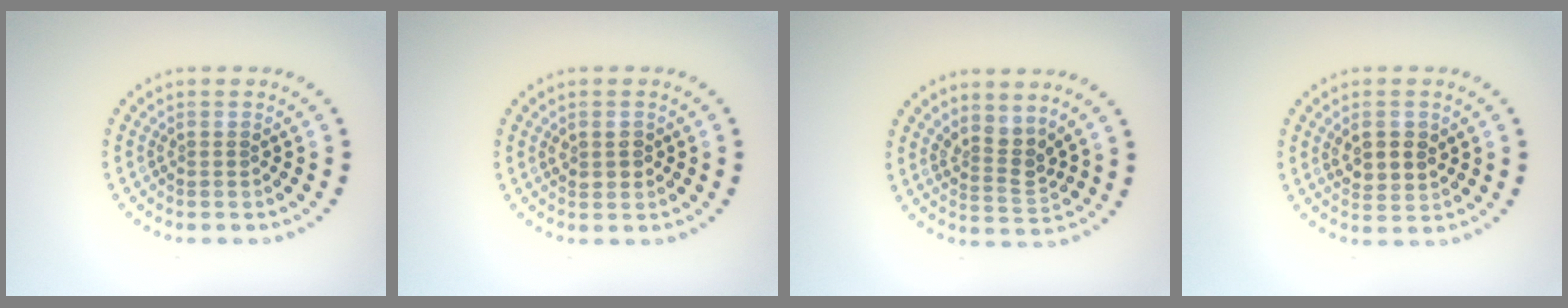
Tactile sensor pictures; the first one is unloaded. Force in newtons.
{"total": 1.5, "press": 1.5, "slide": 0.4}
{"total": 2.6, "press": 1.9, "slide": 1.7}
{"total": 3.0, "press": 3.0, "slide": 0.6}